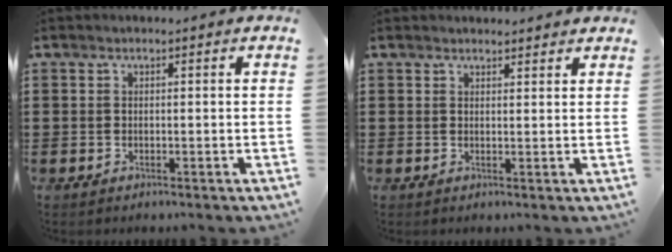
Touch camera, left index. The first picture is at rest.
{"total": 1.6, "force": [1.6, 0.4, 0.0], "torque": [-0.004, 0.002, 0.032]}